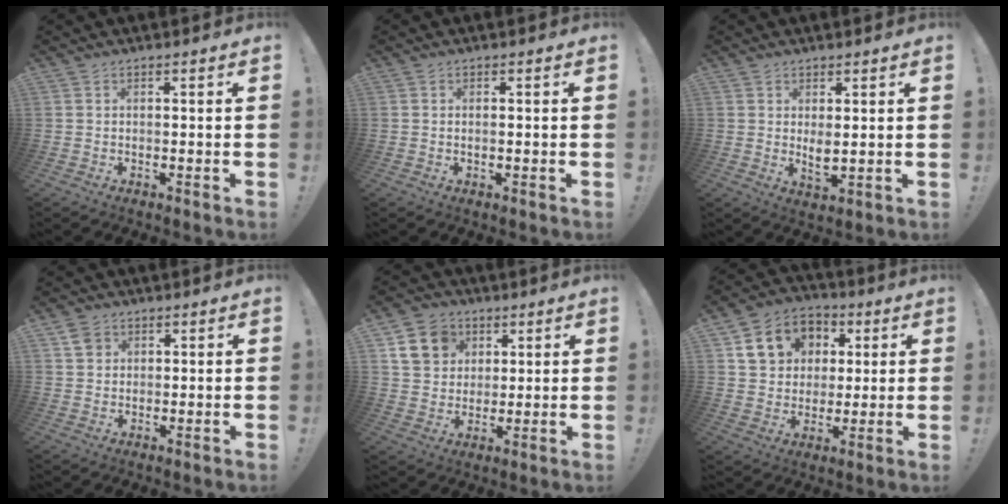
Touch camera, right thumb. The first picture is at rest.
{"total": 0.7, "force": [-0.1, 0.1, 0.7], "torque": [-0.012, -0.001, -0.003]}
{"total": 3.7, "force": [1.5, 1.7, 2.9], "torque": [-0.033, -0.017, 0.026]}
{"total": 3.5, "force": [1.9, 2.8, 1.0], "torque": [-0.005, -0.007, 0.034]}
{"total": 12.1, "force": [5.2, 10.0, 4.3], "torque": [-0.065, -0.019, 0.109]}
{"total": 13.3, "force": [4.4, 11.4, 5.3], "torque": [-0.078, -0.008, 0.098]}